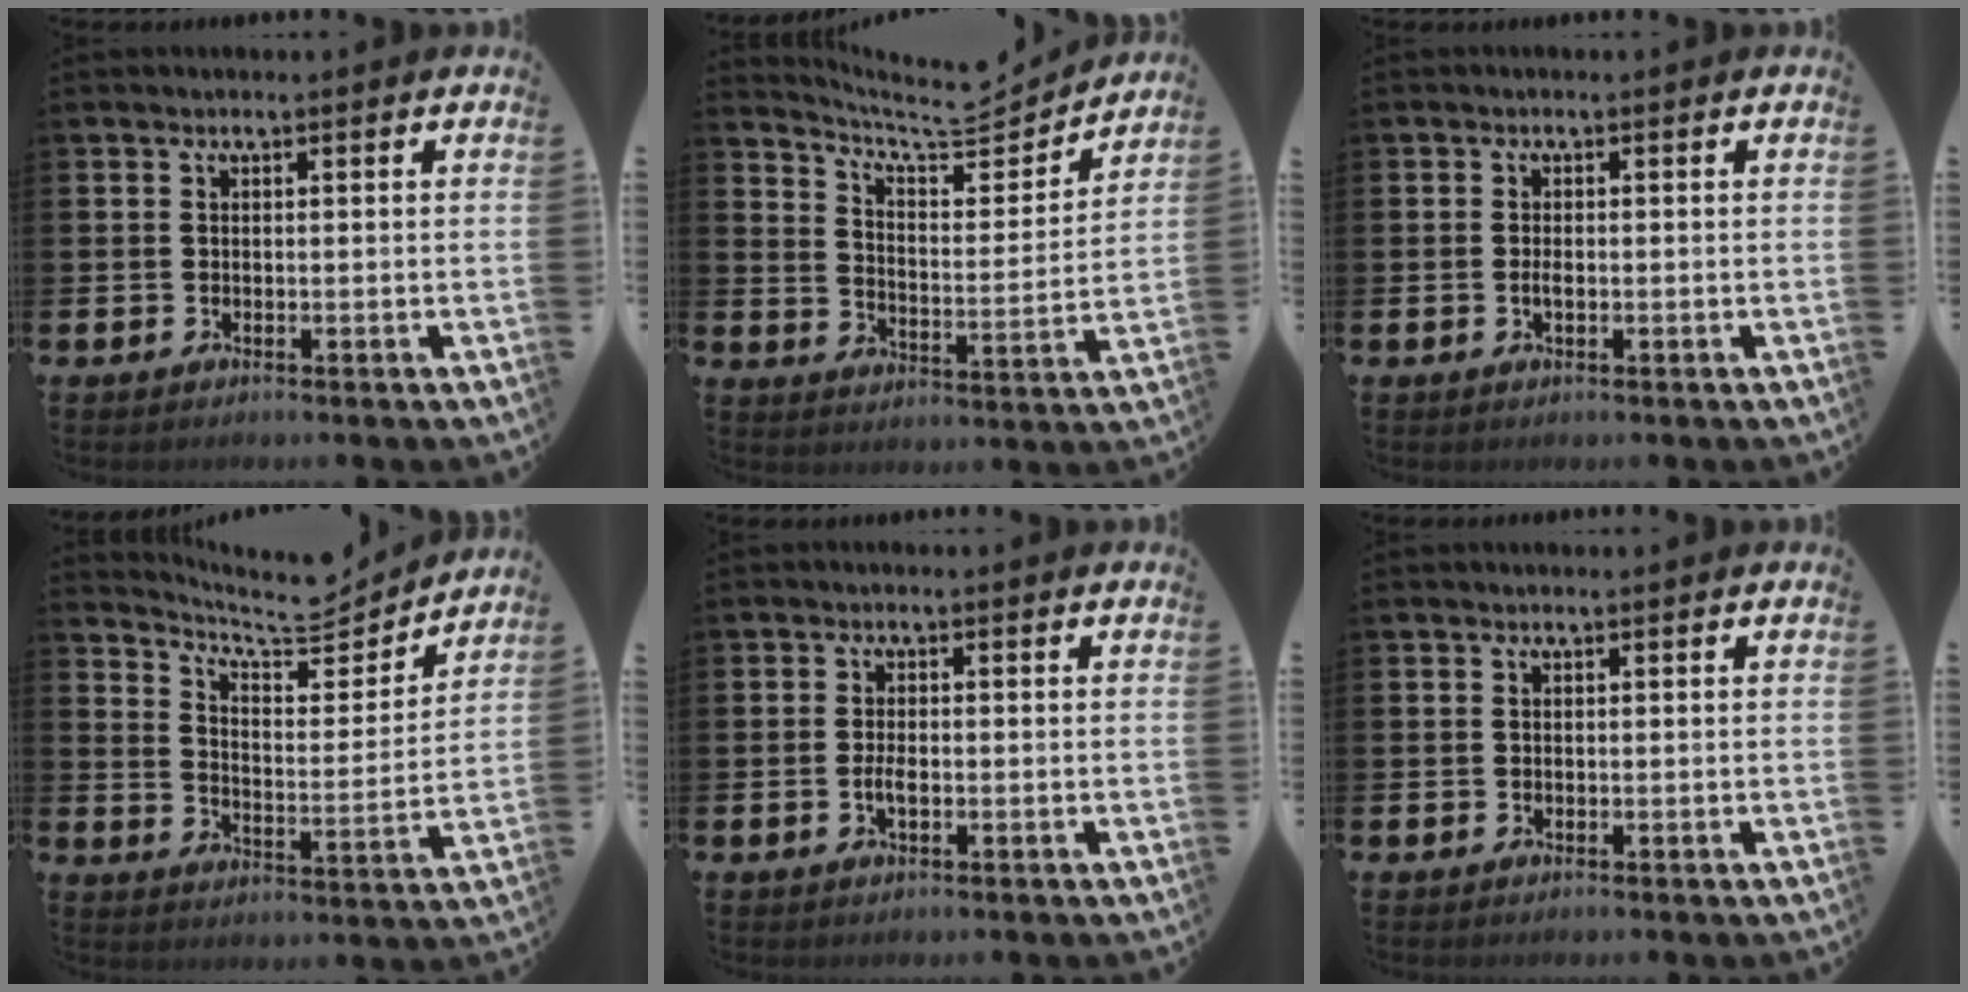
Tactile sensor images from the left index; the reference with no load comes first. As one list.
[{"total": 6.9, "force": [6.3, 1.6, 2.1], "torque": [-0.061, -0.051, 0.103]}, {"total": 1.3, "force": [-0.2, 0.5, 1.1], "torque": [-0.026, 0.003, -0.004]}, {"total": 6.8, "force": [6.3, 1.6, 2.1], "torque": [-0.059, -0.050, 0.104]}, {"total": 2.0, "force": [-0.4, 0.8, 1.8], "torque": [-0.029, -0.001, -0.010]}, {"total": 0.0}]